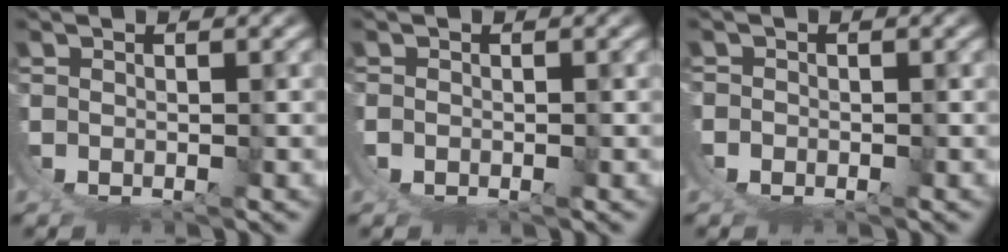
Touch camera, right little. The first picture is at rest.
{"total": 0.9, "force": [0.0, 0.8, 0.2], "torque": [-0.010, 0.001, -0.002]}
{"total": 2.3, "force": [-0.1, 2.2, 0.4], "torque": [-0.024, -0.005, -0.005]}